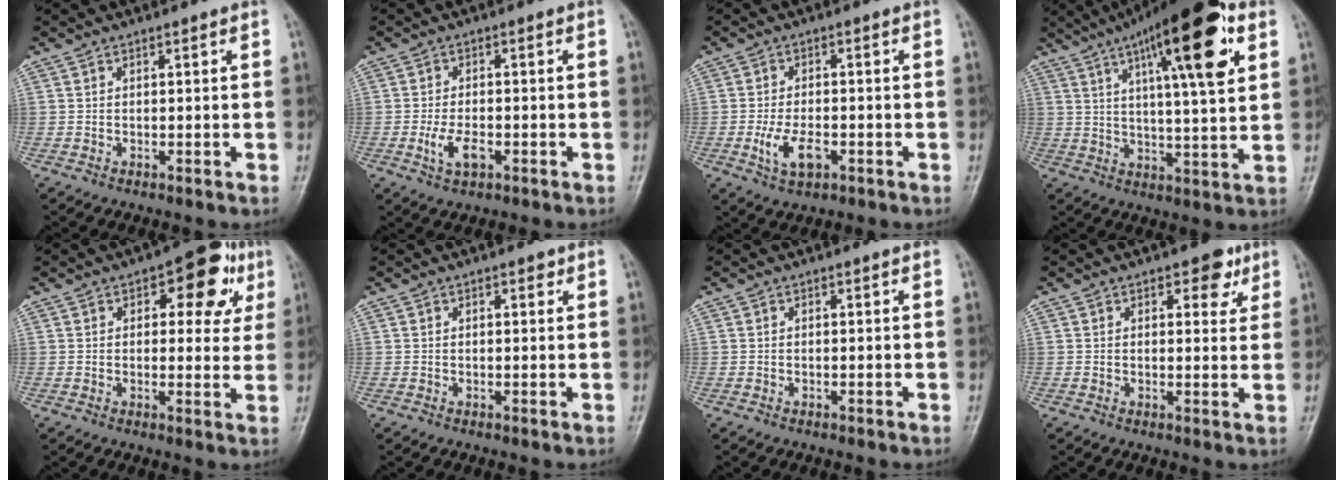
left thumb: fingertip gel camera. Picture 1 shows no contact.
{"total": 4.7, "force": [-1.7, 2.4, 3.7], "torque": [-0.073, 0.006, -0.027]}
{"total": 5.9, "force": [-2.0, 3.0, 4.6], "torque": [-0.090, 0.006, -0.033]}
{"total": 20.5, "force": [9.1, 5.0, 17.7], "torque": [-0.250, -0.013, 0.137]}
{"total": 10.9, "force": [4.4, 5.9, 8.1], "torque": [-0.052, 0.001, 0.047]}
{"total": 1.3, "force": [0.7, 0.6, 0.9], "torque": [-0.006, 0.000, 0.008]}
{"total": 0.0}
{"total": 4.8, "force": [2.6, 2.7, 3.0], "torque": [-0.011, -0.009, 0.028]}